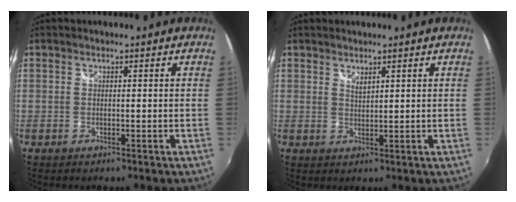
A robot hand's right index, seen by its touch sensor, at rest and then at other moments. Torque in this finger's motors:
{"motor_torque": [-0.24, -0.02, -0.05, 0.01]}